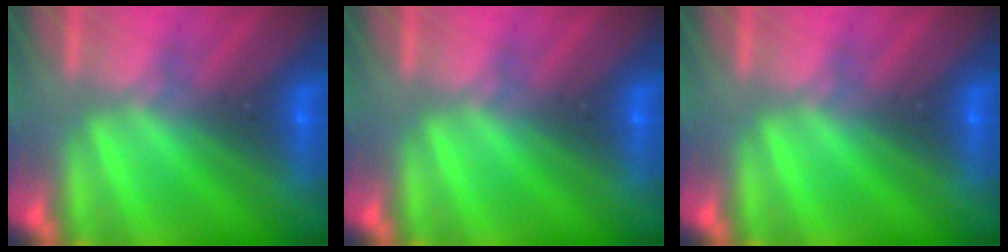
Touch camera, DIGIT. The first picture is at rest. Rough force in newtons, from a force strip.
{"total": 0.0}
{"total": 0.0}